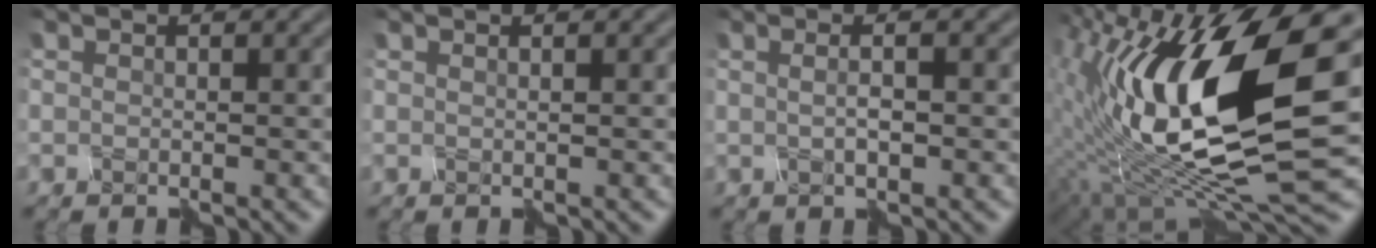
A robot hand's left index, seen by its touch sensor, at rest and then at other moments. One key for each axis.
{"total": 1.2, "fx": 0.4, "fy": 0.7, "fz": 0.9, "tx": 0.005, "ty": 0.011, "tz": -0.015}
{"total": 2.1, "fx": -0.3, "fy": 0.7, "fz": 1.9, "tx": -0.025, "ty": 0.002, "tz": -0.010}
{"total": 17.7, "fx": 1.1, "fy": 7.1, "fz": 16.2, "tx": -0.307, "ty": 0.001, "tz": 0.026}